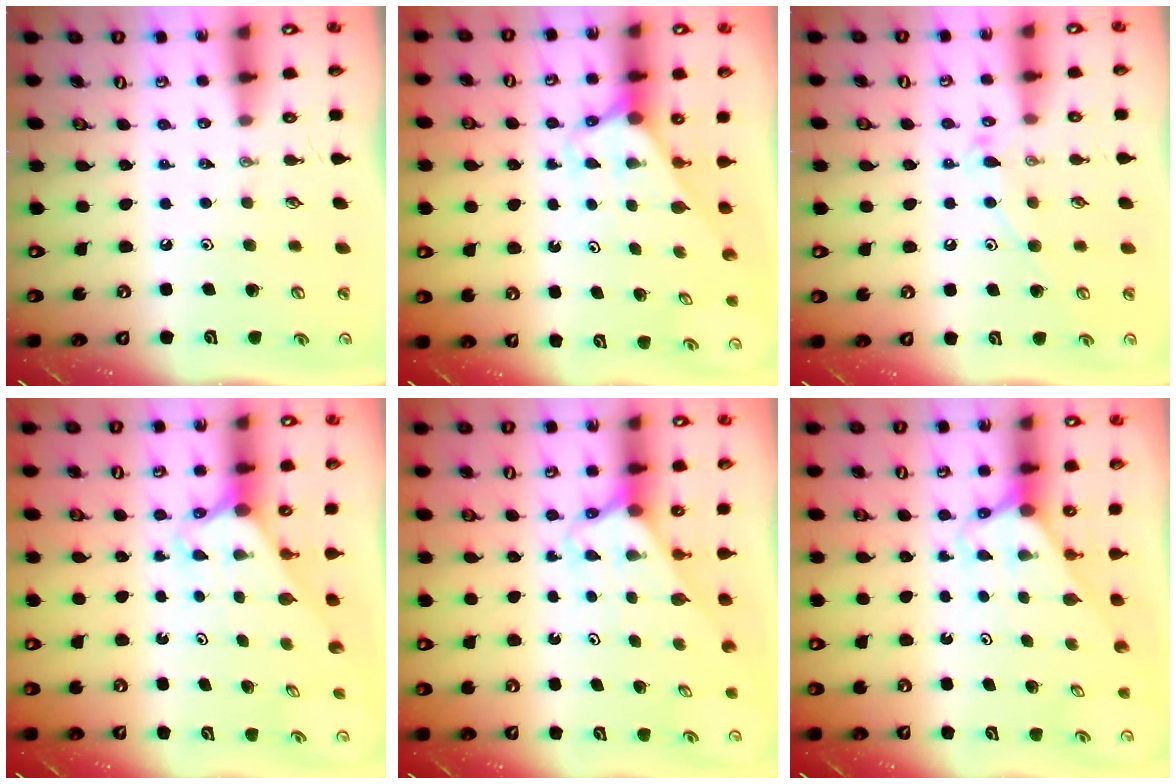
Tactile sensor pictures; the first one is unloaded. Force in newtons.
{"total": 2.7, "press": 2.7, "slide": 0.2}
{"total": 9.8, "press": 9.7, "slide": 0.9}
{"total": 2.4, "press": 2.4, "slide": 0.2}
{"total": 2.7, "press": 2.7, "slide": 0.1}
{"total": 2.7, "press": 2.7, "slide": 0.2}